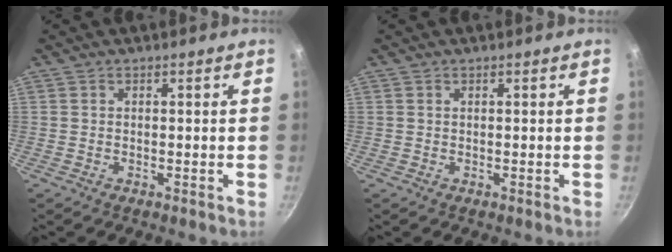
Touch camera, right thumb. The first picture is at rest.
{"total": 0.0}